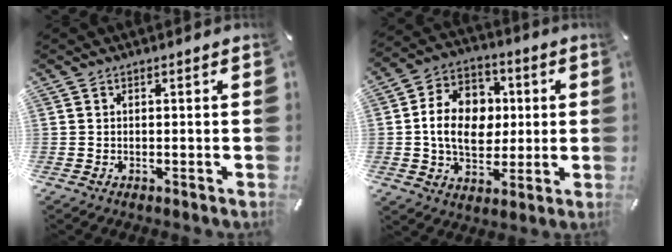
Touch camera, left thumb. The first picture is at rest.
{"total": 13.5, "force": [0.1, 10.9, 7.9], "torque": [-0.145, 0.020, 0.004]}